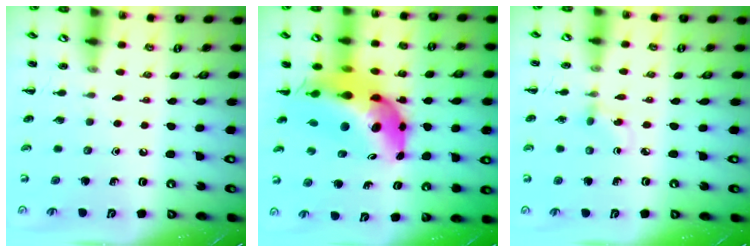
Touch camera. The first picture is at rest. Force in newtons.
{"total": 15.9, "press": 15.2, "slide": 4.7}
{"total": 1.6, "press": 1.4, "slide": 0.7}